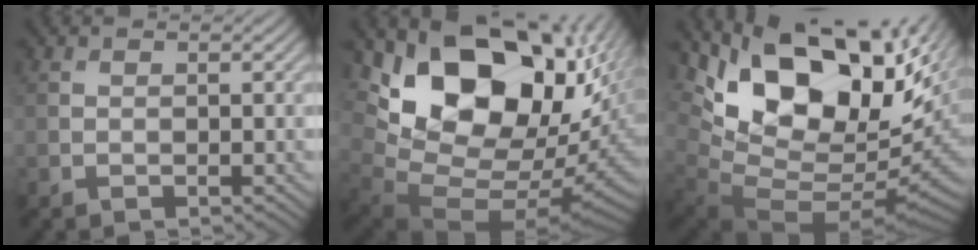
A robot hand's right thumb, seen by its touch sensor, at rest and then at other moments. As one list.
[{"total": 18.9, "force": [5.7, 11.7, 13.7], "torque": [-0.233, -0.017, 0.118]}, {"total": 17.2, "force": [6.7, 9.7, 12.6], "torque": [-0.232, 0.008, 0.129]}]